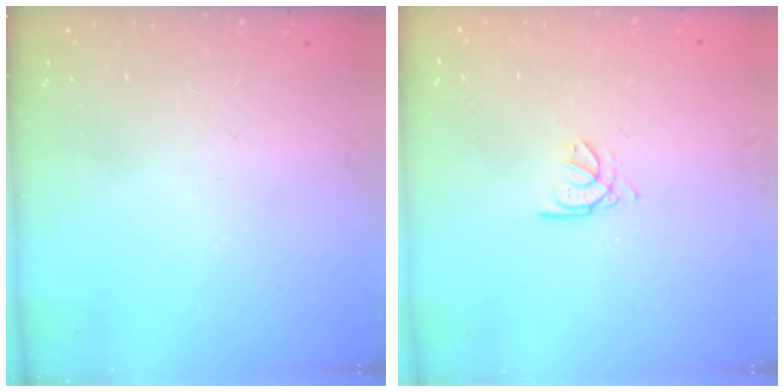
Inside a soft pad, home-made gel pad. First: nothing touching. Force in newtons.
{"total": 2.7, "press": 2.7, "slide": 0.4}